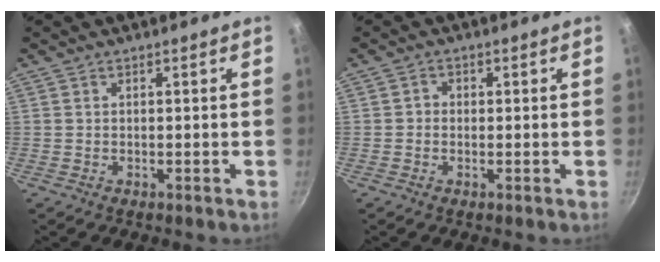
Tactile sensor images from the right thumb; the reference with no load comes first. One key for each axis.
{"total": 1.3, "fx": 0.0, "fy": 1.2, "fz": 0.5, "tx": 0.002, "ty": 0.004, "tz": -0.005}